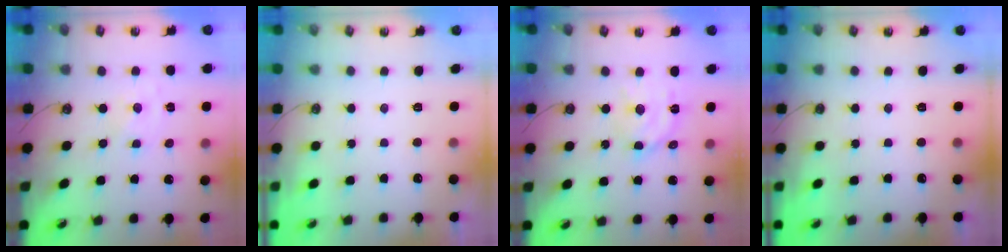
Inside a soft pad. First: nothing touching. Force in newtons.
{"total": 0.0}
{"total": 12.2, "press": 12.2, "slide": 0.9}
{"total": 0.0}